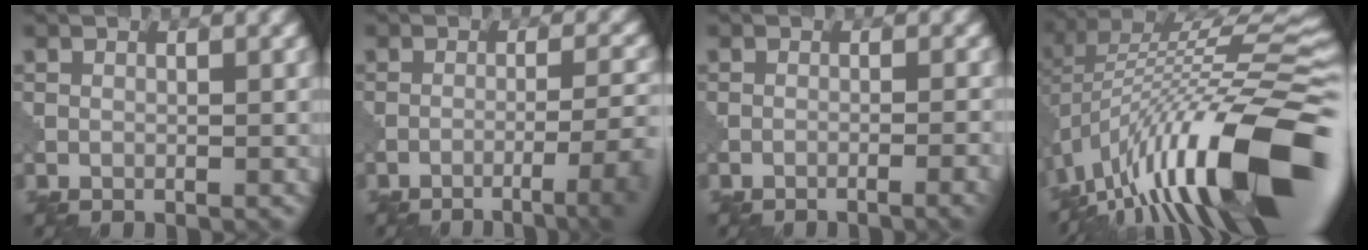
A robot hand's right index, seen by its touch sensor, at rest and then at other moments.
{"total": 6.1, "force": [-3.4, 1.3, 4.9], "torque": [-0.070, 0.006, -0.049]}
{"total": 3.4, "force": [-2.1, 0.9, 2.6], "torque": [-0.027, 0.015, -0.037]}
{"total": 17.4, "force": [-6.7, 5.8, 15.0], "torque": [-0.242, 0.032, -0.126]}